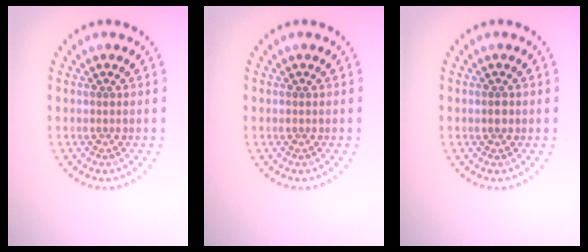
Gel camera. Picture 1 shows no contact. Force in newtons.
{"total": 0.0}
{"total": 1.0, "press": 1.0, "slide": 0.1}